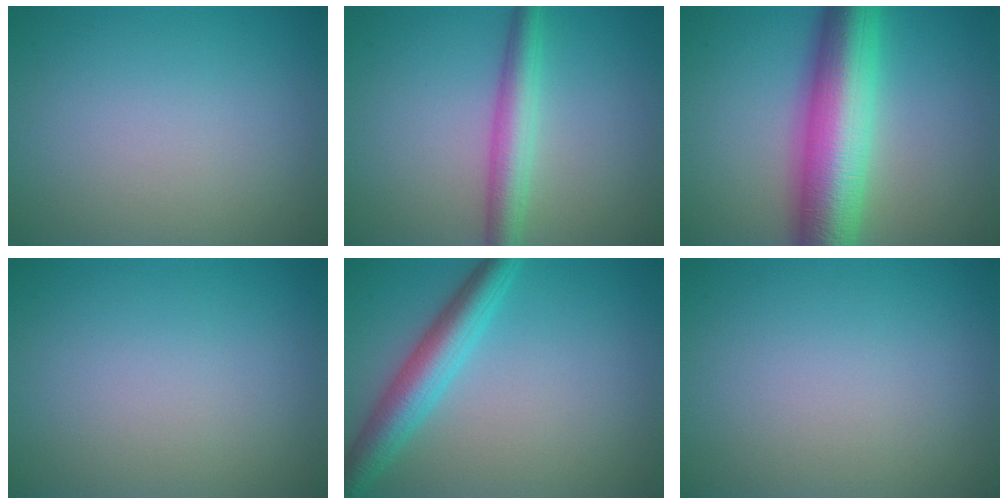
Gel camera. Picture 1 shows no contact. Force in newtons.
{"total": 3.8, "press": 3.8, "slide": 0.1}
{"total": 10.9, "press": 10.9, "slide": 0.2}
{"total": 0.0}
{"total": 4.9, "press": 4.9, "slide": 0.1}
{"total": 0.0}